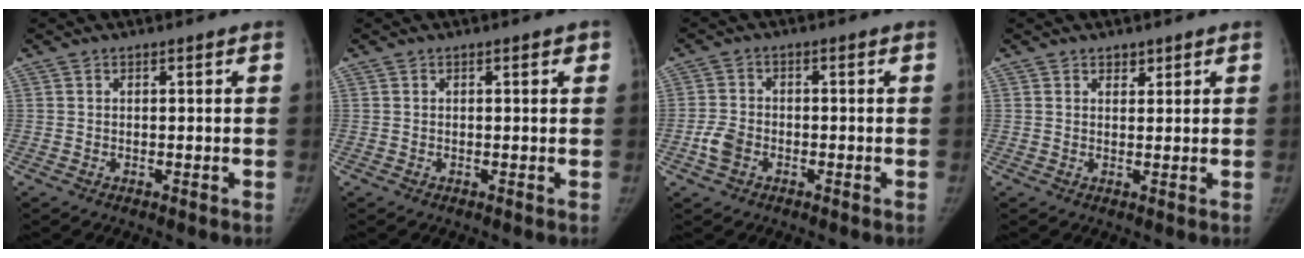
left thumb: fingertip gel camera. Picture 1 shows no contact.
{"total": 1.0, "force": [0.5, 0.3, 0.8], "torque": [-0.007, 0.000, 0.005]}
{"total": 3.9, "force": [-1.7, 2.7, 2.3], "torque": [-0.044, 0.010, -0.034]}
{"total": 1.6, "force": [1.3, 0.9, 0.4], "torque": [0.011, -0.007, 0.017]}